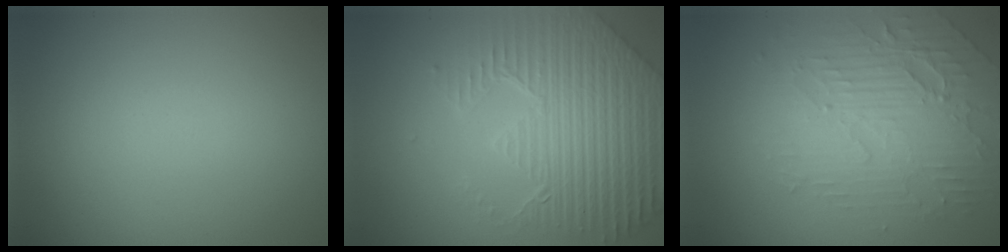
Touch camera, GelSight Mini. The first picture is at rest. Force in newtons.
{"total": 7.6, "press": 5.7, "slide": 5.0}
{"total": 4.4, "press": 3.9, "slide": 2.2}